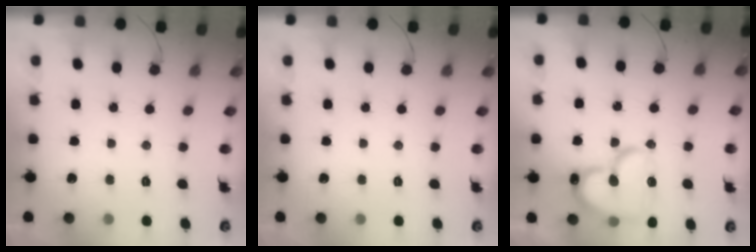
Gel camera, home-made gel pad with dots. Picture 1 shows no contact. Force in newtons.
{"total": 0.0}
{"total": 18.4, "press": 18.3, "slide": 1.8}